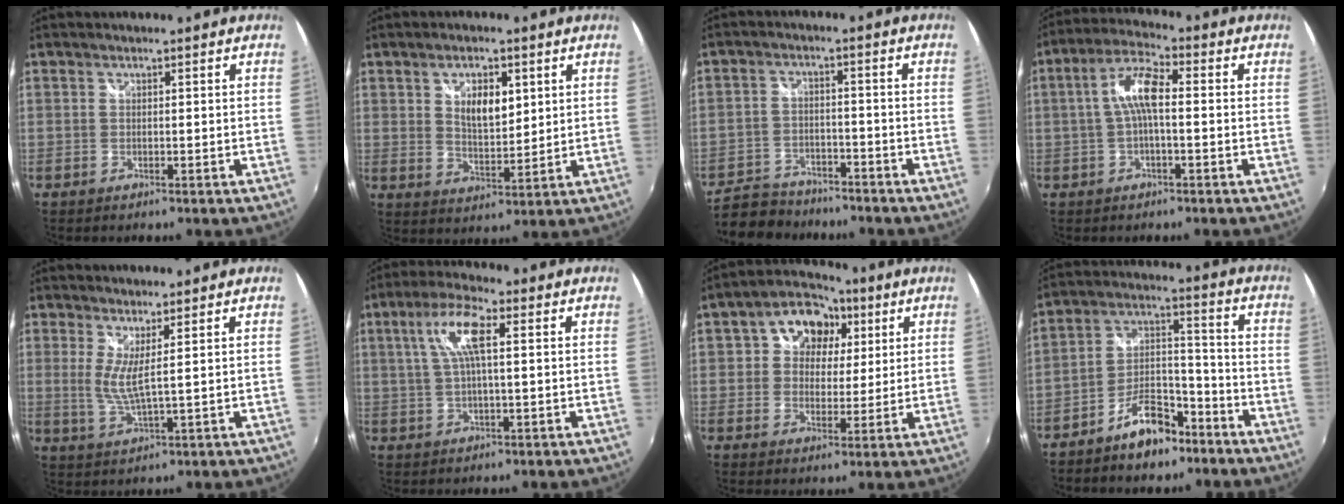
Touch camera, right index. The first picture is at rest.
{"total": 6.9, "force": [2.6, 3.4, 5.4], "torque": [-0.089, 0.002, 0.049]}
{"total": 11.8, "force": [-10.0, 5.1, 3.7], "torque": [-0.112, -0.008, -0.161]}
{"total": 7.1, "force": [-0.2, 2.1, 6.8], "torque": [-0.141, 0.019, -0.004]}
{"total": 4.0, "force": [1.6, -0.2, 3.6], "torque": [-0.077, -0.017, 0.025]}
{"total": 8.1, "force": [2.1, 1.9, 7.6], "torque": [-0.147, 0.013, 0.041]}
{"total": 10.0, "force": [3.2, 8.0, 5.0], "torque": [-0.100, 0.025, 0.048]}
{"total": 10.1, "force": [-7.3, 4.5, 5.2], "torque": [-0.093, 0.035, -0.116]}